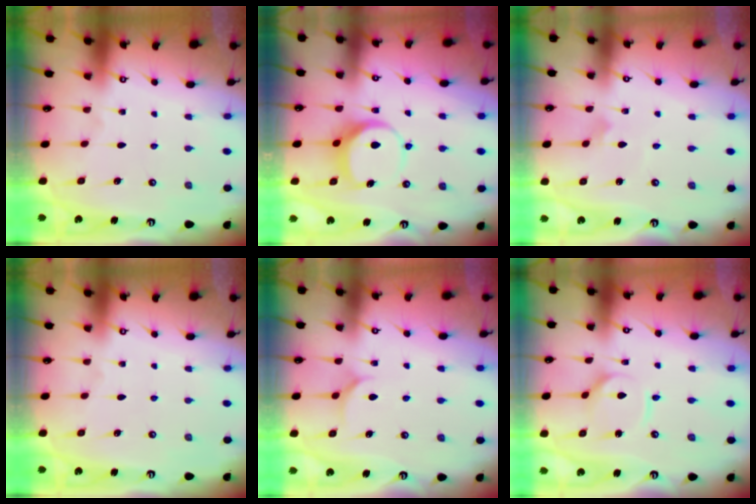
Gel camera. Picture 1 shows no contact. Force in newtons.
{"total": 8.5, "press": 8.4, "slide": 0.9}
{"total": 1.9, "press": 1.9, "slide": 0.1}
{"total": 0.0}
{"total": 5.1, "press": 5.1, "slide": 0.5}
{"total": 4.3, "press": 4.3, "slide": 0.5}